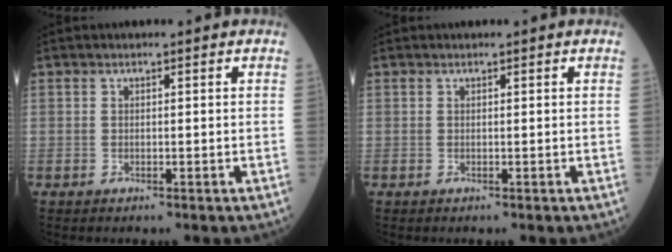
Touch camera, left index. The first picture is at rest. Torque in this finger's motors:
{"motor_torque": [-0.38, -0.35, -0.05, 0.02]}